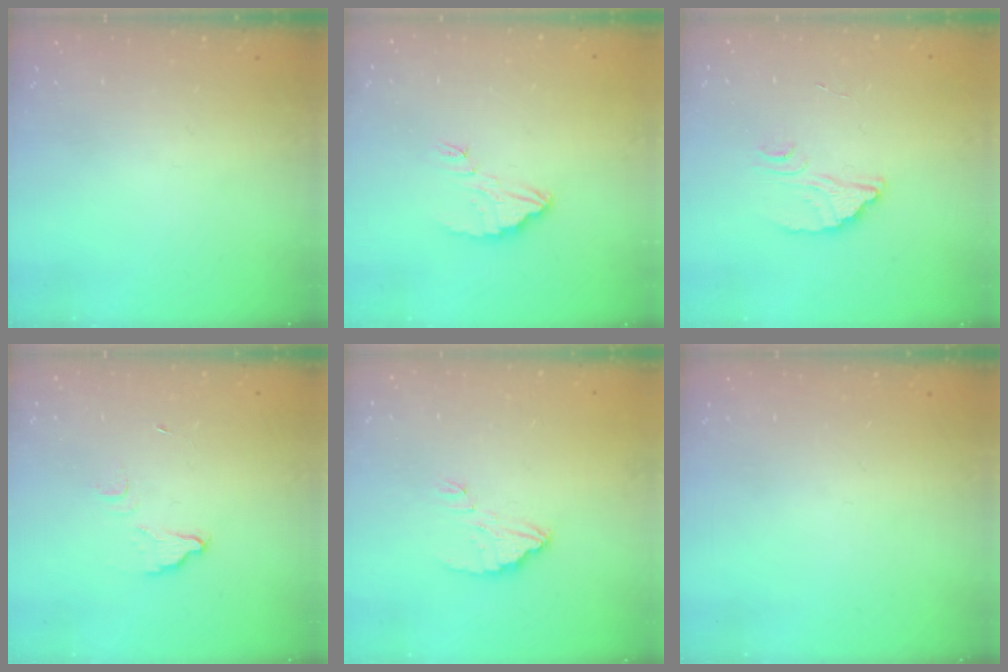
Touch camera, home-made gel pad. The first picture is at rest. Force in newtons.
{"total": 3.6, "press": 3.6, "slide": 0.2}
{"total": 2.7, "press": 2.7, "slide": 0.1}
{"total": 3.7, "press": 3.7, "slide": 0.3}
{"total": 3.2, "press": 3.1, "slide": 0.3}
{"total": 0.0}